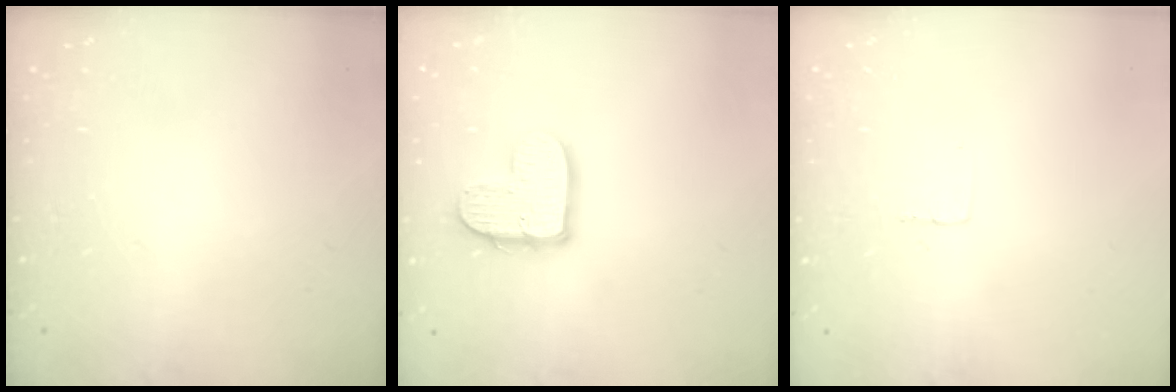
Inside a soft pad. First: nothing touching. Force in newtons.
{"total": 10.8, "press": 10.7, "slide": 0.9}
{"total": 2.4, "press": 2.4, "slide": 0.1}